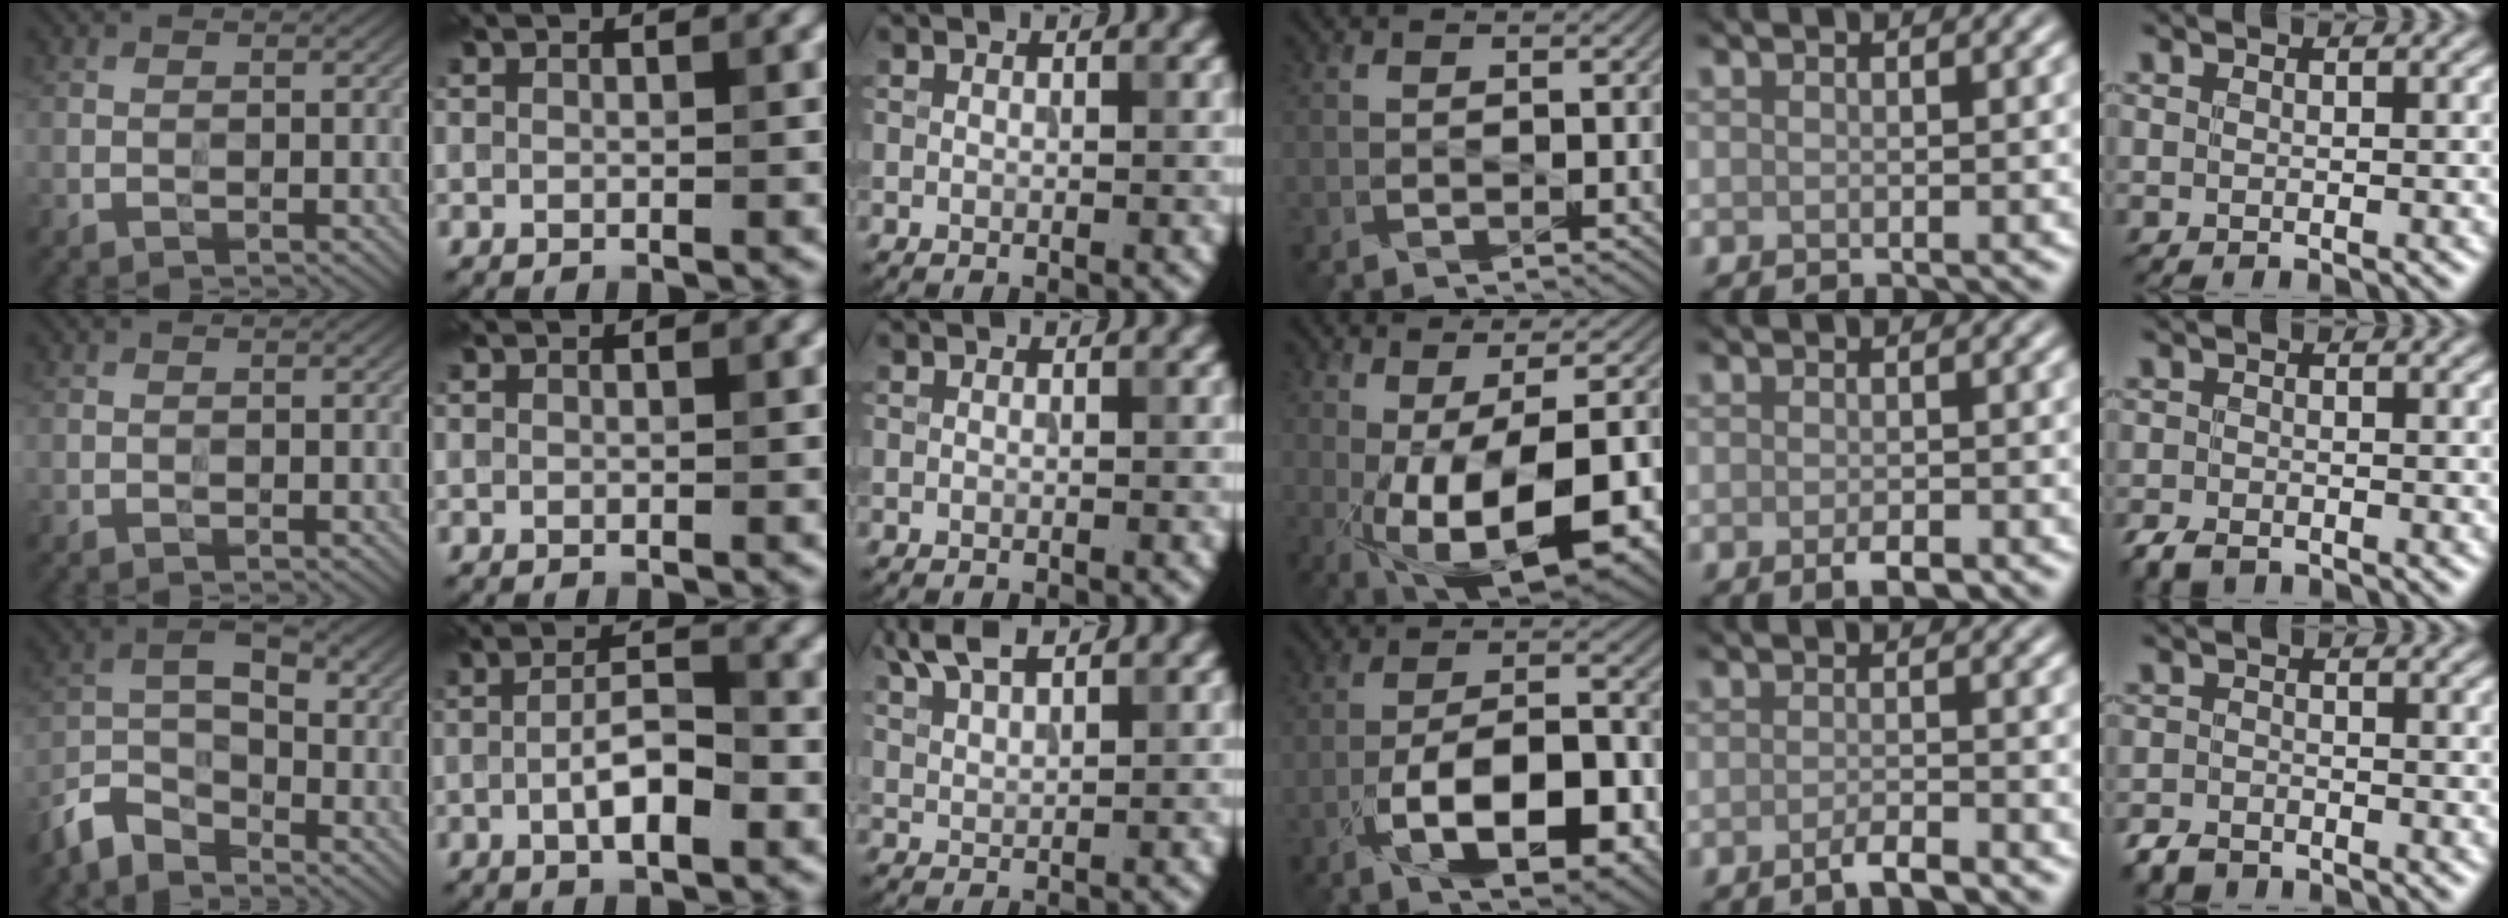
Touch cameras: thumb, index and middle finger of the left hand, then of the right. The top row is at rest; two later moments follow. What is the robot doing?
{"motion": "wipe", "object": "bowl"}